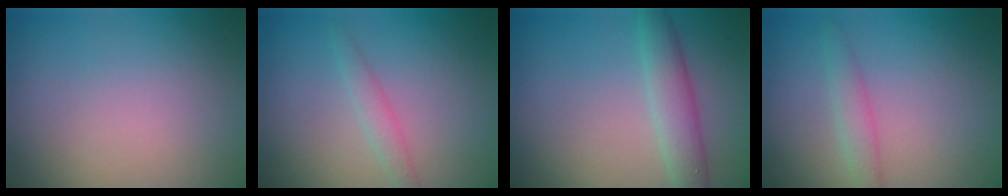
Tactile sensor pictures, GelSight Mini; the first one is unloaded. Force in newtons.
{"total": 1.4, "press": 1.4, "slide": 0.1}
{"total": 3.1, "press": 3.1, "slide": 0.0}
{"total": 1.8, "press": 1.8, "slide": 0.1}